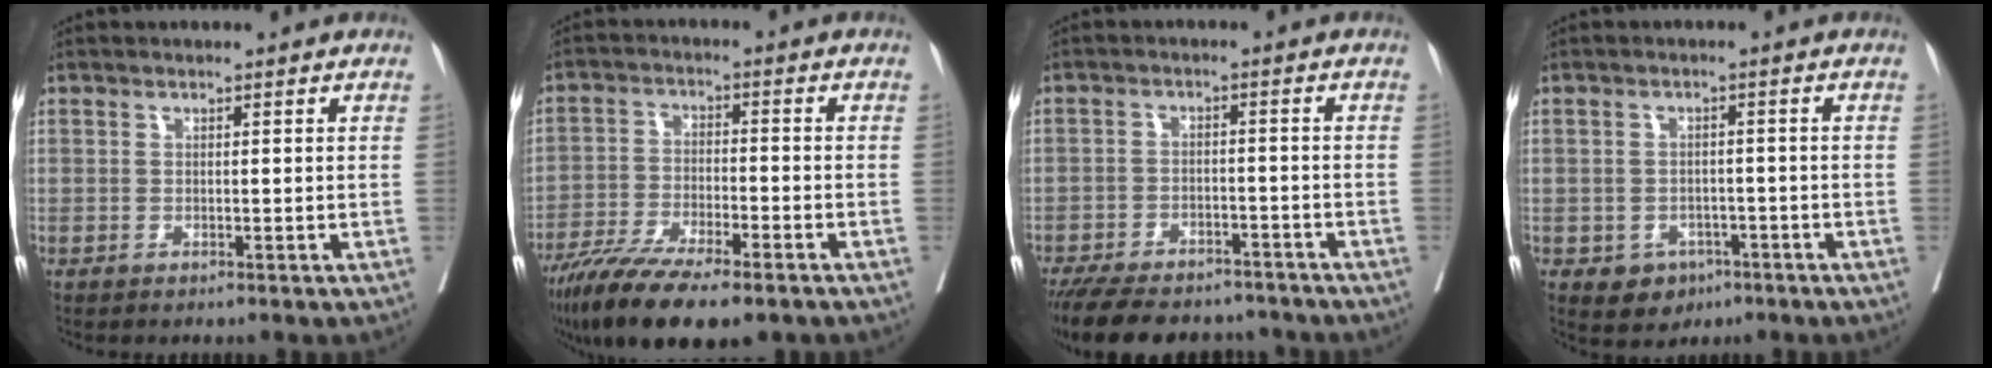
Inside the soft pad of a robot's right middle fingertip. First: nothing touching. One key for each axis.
{"total": 14.5, "fx": -10.7, "fy": 2.9, "fz": 9.4, "tx": -0.167, "ty": -0.033, "tz": -0.181}
{"total": 16.7, "fx": -14.3, "fy": 5.6, "fz": 6.4, "tx": -0.153, "ty": -0.010, "tz": -0.203}
{"total": 4.2, "fx": -2.2, "fy": 3.3, "fz": 1.3, "tx": -0.012, "ty": 0.006, "tz": -0.024}